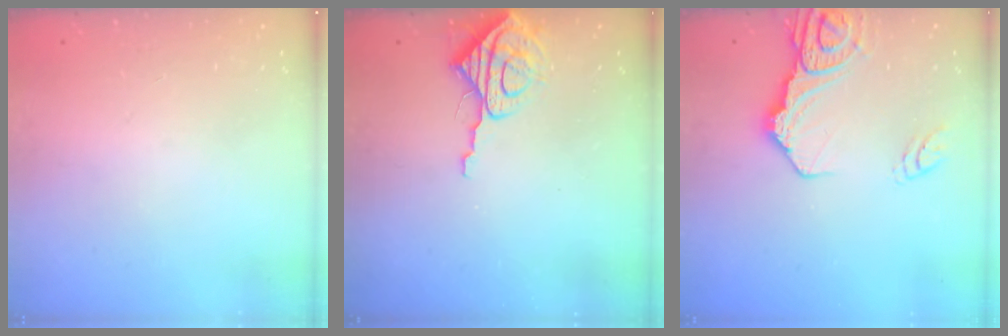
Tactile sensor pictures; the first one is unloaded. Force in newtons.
{"total": 8.5, "press": 8.4, "slide": 1.0}
{"total": 14.8, "press": 14.7, "slide": 1.7}